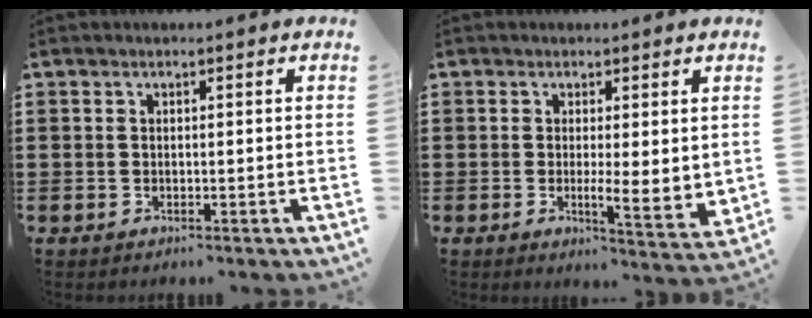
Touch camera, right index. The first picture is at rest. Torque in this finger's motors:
{"motor_torque": [0.05, 0.05, 0.25, 0.06]}